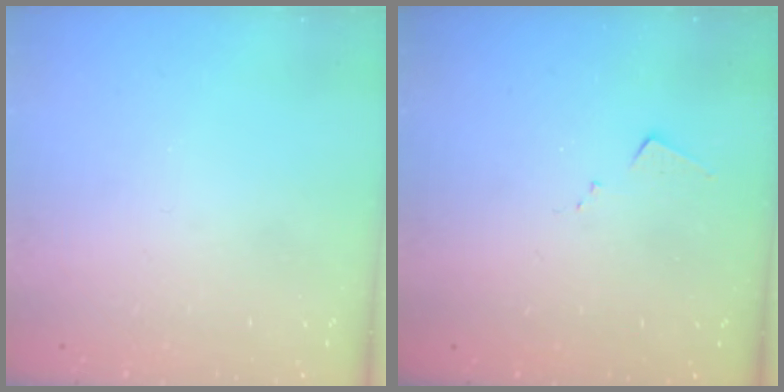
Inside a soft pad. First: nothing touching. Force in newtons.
{"total": 4.8, "press": 4.7, "slide": 0.4}